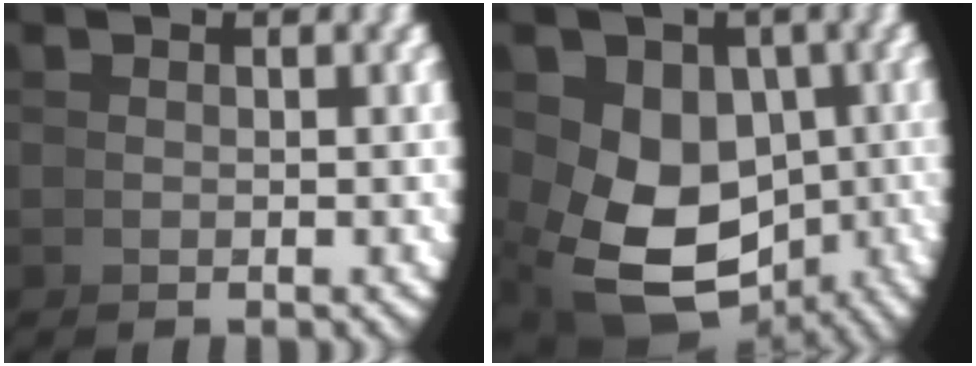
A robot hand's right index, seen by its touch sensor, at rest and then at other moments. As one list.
[{"total": 9.4, "force": [-2.1, 7.0, 5.8], "torque": [-0.124, -0.052, -0.007]}]